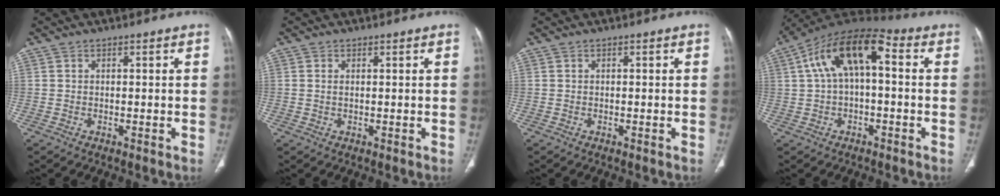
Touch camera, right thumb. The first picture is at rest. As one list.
[{"total": 0.8, "force": [0.2, 0.4, 0.6], "torque": [-0.018, 0.002, 0.007]}, {"total": 0.0}, {"total": 14.1, "force": [2.3, 6.9, 12.1], "torque": [-0.209, 0.044, 0.031]}]